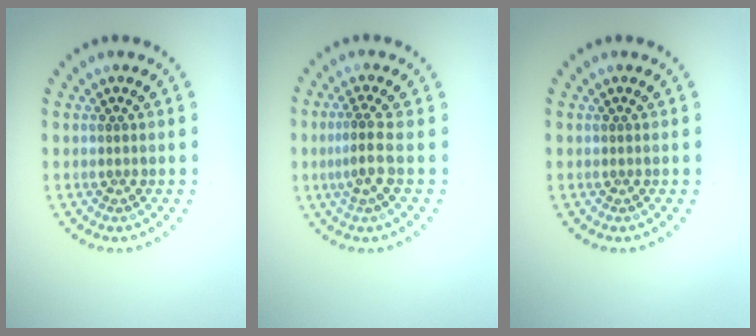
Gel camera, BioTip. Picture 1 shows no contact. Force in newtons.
{"total": 2.4, "press": 1.7, "slide": 1.7}
{"total": 0.0}